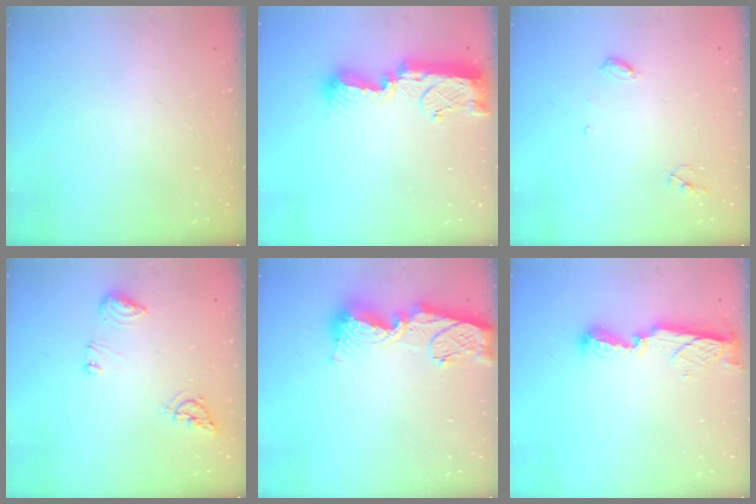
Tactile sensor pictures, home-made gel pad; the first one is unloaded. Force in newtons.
{"total": 11.9, "press": 11.9, "slide": 0.5}
{"total": 5.3, "press": 5.3, "slide": 0.5}
{"total": 8.6, "press": 8.6, "slide": 0.9}
{"total": 14.6, "press": 14.5, "slide": 1.4}
{"total": 8.5, "press": 8.5, "slide": 0.3}